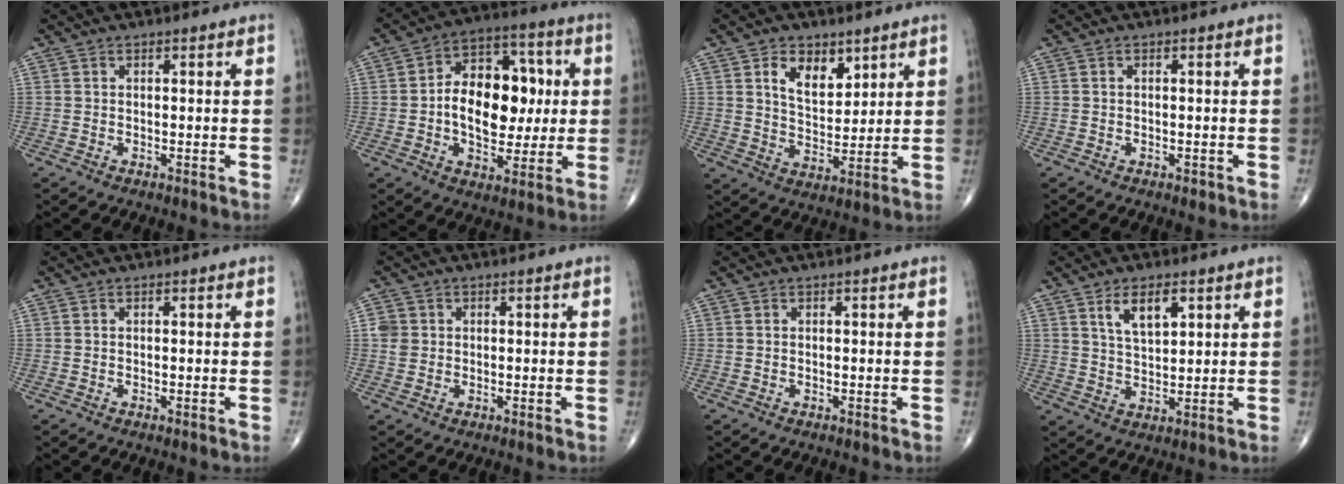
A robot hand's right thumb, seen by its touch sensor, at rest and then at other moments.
{"total": 16.5, "force": [0.4, 10.7, 12.6], "torque": [-0.155, 0.027, 0.006]}
{"total": 8.5, "force": [4.3, 5.2, 5.3], "torque": [-0.064, -0.030, 0.078]}
{"total": 0.6, "force": [-0.3, 0.3, 0.5], "torque": [-0.005, -0.001, -0.005]}
{"total": 0.0}
{"total": 2.6, "force": [0.4, 2.4, 0.9], "torque": [-0.005, 0.002, 0.009]}
{"total": 0.0}
{"total": 6.8, "force": [3.3, 3.2, 5.0], "torque": [-0.077, -0.021, 0.062]}